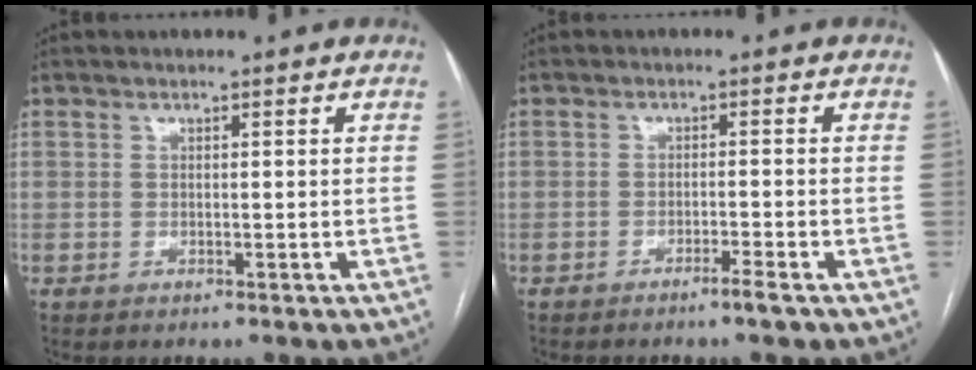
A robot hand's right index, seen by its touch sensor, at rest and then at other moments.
{"total": 2.4, "force": [-1.8, -0.3, 1.5], "torque": [-0.027, -0.002, -0.031]}